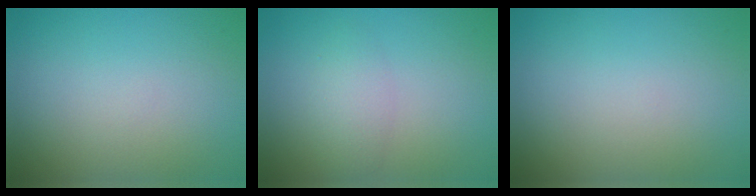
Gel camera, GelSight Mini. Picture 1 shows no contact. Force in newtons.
{"total": 2.1, "press": 2.1, "slide": 0.0}
{"total": 0.0}